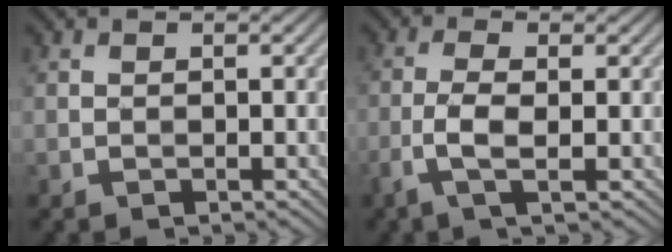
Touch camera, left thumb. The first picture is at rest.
{"total": 3.9, "force": [-1.1, 0.9, 3.6], "torque": [-0.089, 0.003, -0.027]}